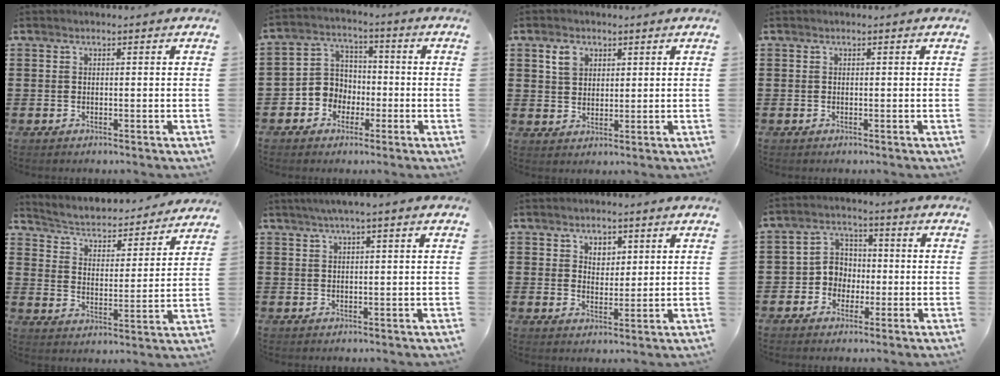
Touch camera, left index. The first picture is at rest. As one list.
[{"total": 5.4, "force": [-1.7, 5.0, 1.1], "torque": [-0.045, 0.009, -0.037]}, {"total": 3.7, "force": [2.1, 2.6, 1.6], "torque": [-0.026, 0.002, 0.036]}, {"total": 0.0}, {"total": 3.2, "force": [3.0, 0.7, 0.9], "torque": [-0.038, -0.029, 0.040]}, {"total": 2.1, "force": [1.4, -0.3, 1.6], "torque": [-0.032, 0.001, 0.025]}, {"total": 3.0, "force": [2.1, 1.9, 0.9], "torque": [-0.017, 0.005, 0.035]}, {"total": 5.1, "force": [-1.3, 4.7, 1.7], "torque": [-0.054, 0.013, -0.030]}]